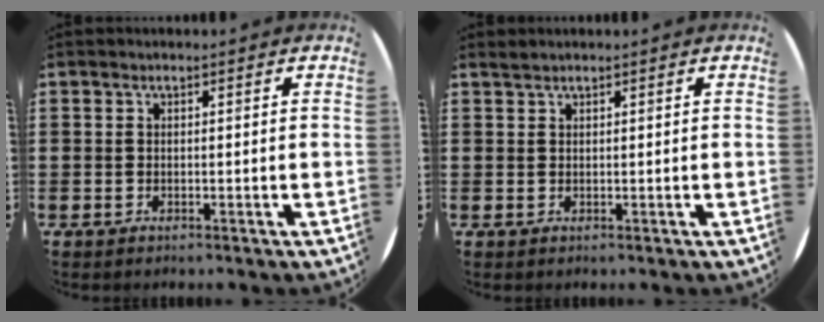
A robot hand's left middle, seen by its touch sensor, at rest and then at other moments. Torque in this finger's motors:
{"motor_torque": [0.00, 0.05, -0.03, 0.00]}